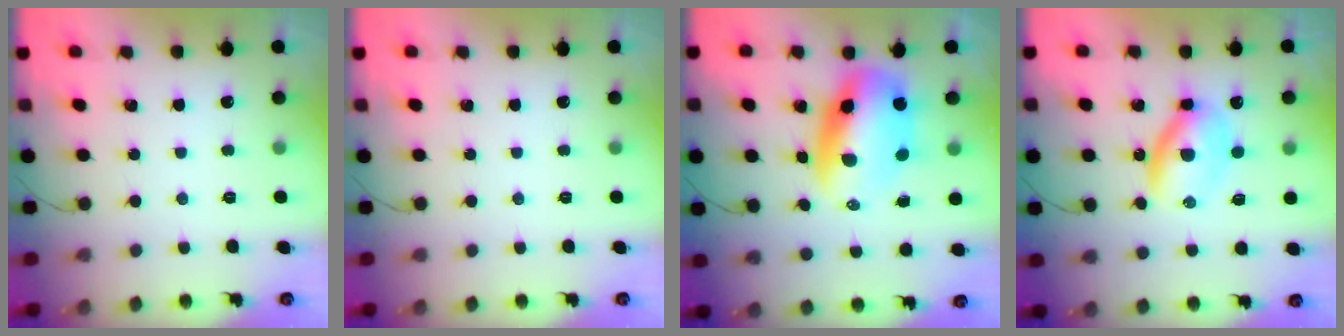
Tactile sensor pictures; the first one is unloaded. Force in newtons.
{"total": 0.0}
{"total": 12.3, "press": 11.8, "slide": 3.5}
{"total": 6.5, "press": 6.5, "slide": 0.2}